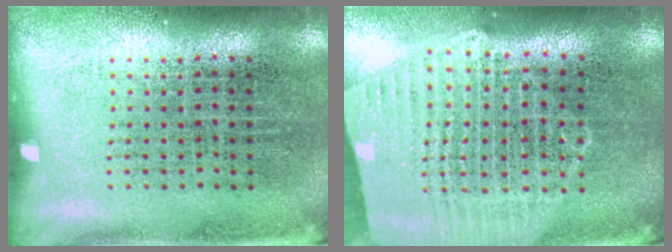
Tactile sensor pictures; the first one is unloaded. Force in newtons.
{"total": 2.2, "press": 2.0, "slide": 1.0}